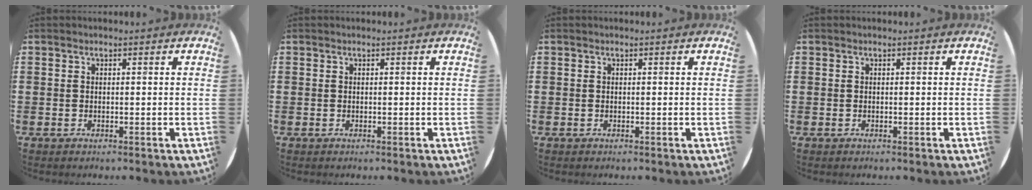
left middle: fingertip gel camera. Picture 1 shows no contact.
{"total": 0.0}
{"total": 0.0}
{"total": 0.0}